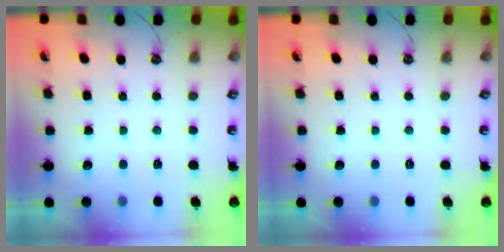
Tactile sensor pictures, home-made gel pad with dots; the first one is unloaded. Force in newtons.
{"total": 0.0}